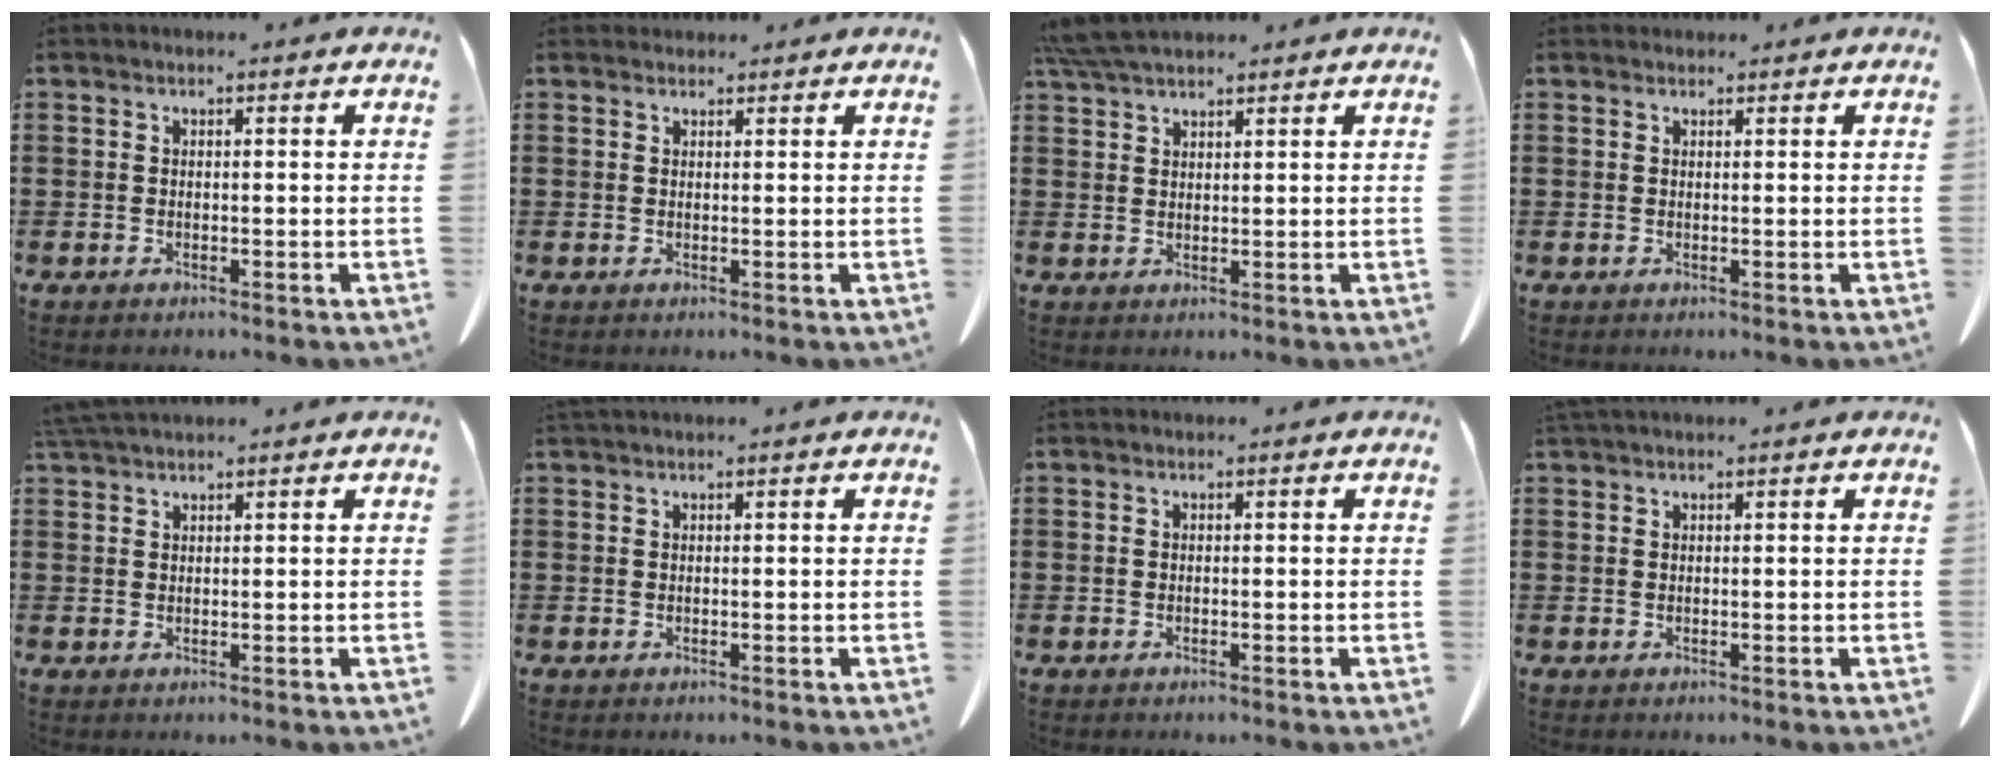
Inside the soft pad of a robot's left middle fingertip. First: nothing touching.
{"total": 1.1, "force": [1.1, 0.3, 0.0], "torque": [-0.004, -0.001, 0.022]}
{"total": 5.0, "force": [4.3, 0.8, 2.3], "torque": [-0.058, -0.003, 0.082]}
{"total": 0.8, "force": [0.7, 0.2, 0.1], "torque": [-0.004, -0.002, 0.016]}
{"total": 2.5, "force": [2.3, 0.3, 0.9], "torque": [-0.023, -0.001, 0.046]}
{"total": 0.7, "force": [0.7, 0.0, 0.2], "torque": [-0.006, -0.003, 0.015]}
{"total": 0.0}
{"total": 0.9, "force": [0.9, 0.1, 0.2], "torque": [-0.008, -0.002, 0.018]}